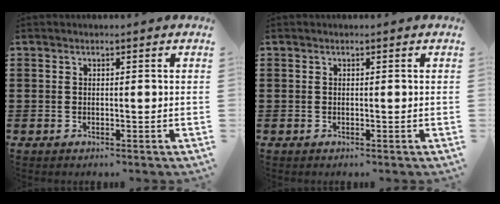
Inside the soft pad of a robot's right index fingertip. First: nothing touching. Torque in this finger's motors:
{"motor_torque": [0.00, 0.00, 0.00, 0.00]}